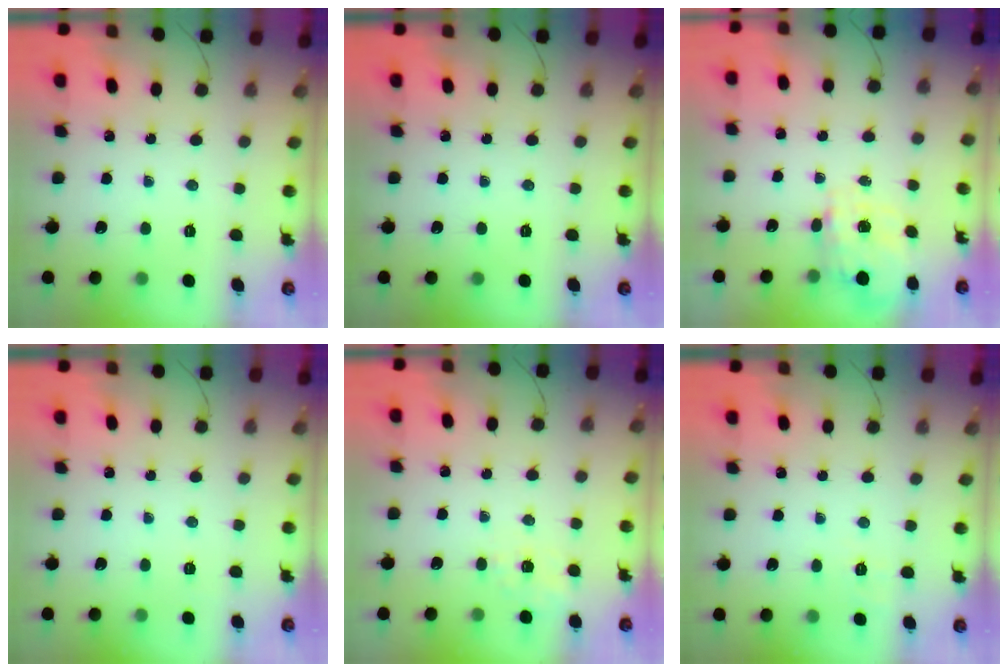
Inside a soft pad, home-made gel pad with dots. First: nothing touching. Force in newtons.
{"total": 0.0}
{"total": 3.5, "press": 3.3, "slide": 1.0}
{"total": 5.3, "press": 5.1, "slide": 1.4}
{"total": 1.4, "press": 0.4, "slide": 1.4}
{"total": 2.0, "press": 0.8, "slide": 1.9}